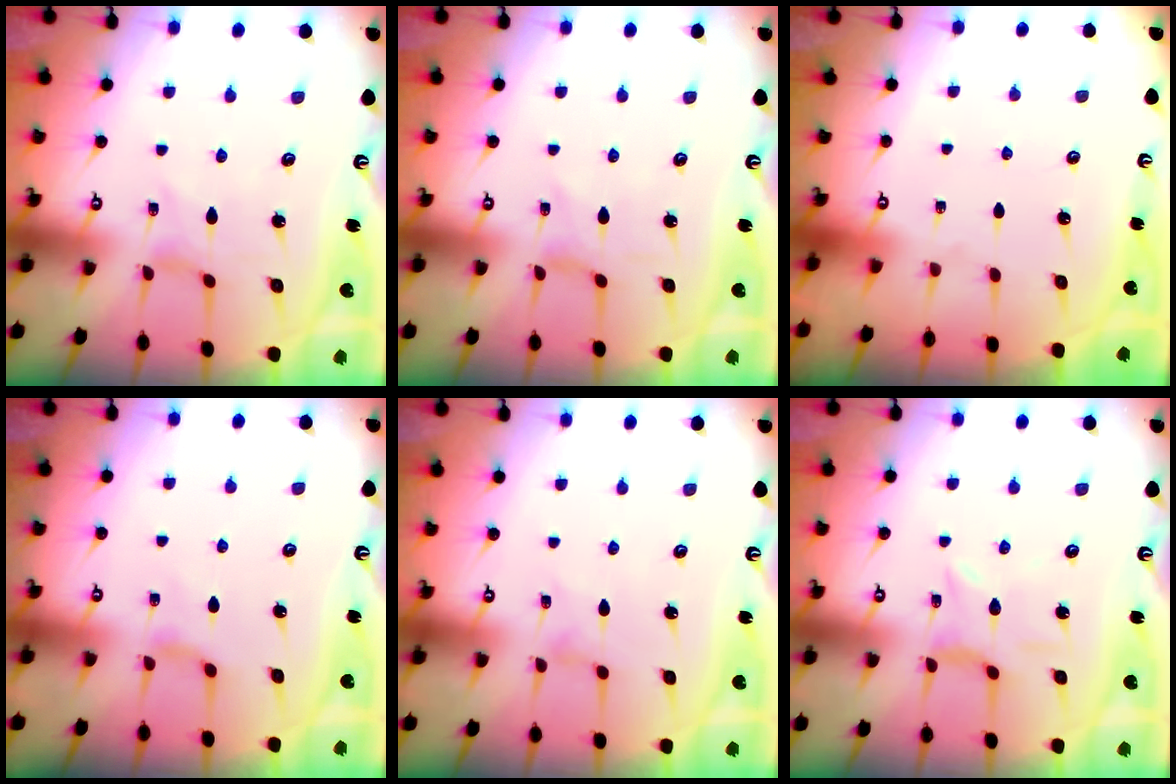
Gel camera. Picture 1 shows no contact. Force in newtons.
{"total": 0.0}
{"total": 0.0}
{"total": 2.9, "press": 2.9, "slide": 0.5}
{"total": 0.0}
{"total": 2.4, "press": 2.4, "slide": 0.1}